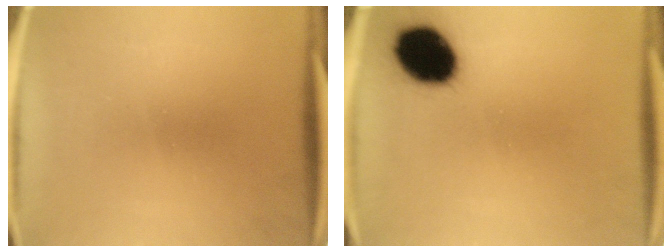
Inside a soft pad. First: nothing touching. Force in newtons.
{"total": 14.5}